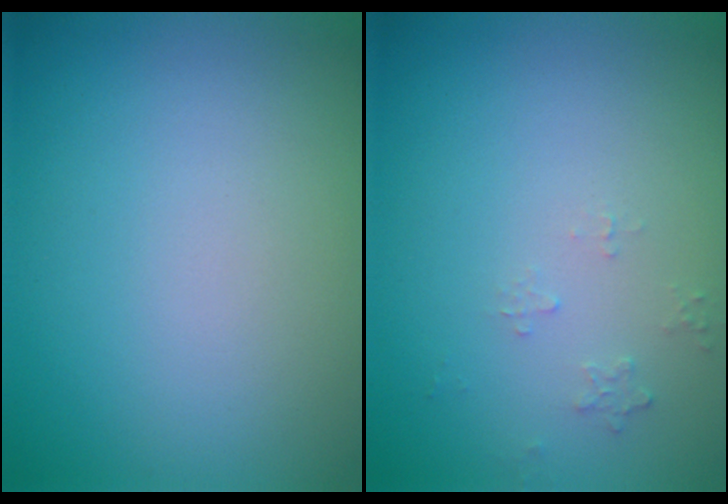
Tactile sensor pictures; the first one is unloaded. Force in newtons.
{"total": 0.6, "press": 0.4, "slide": 0.5}